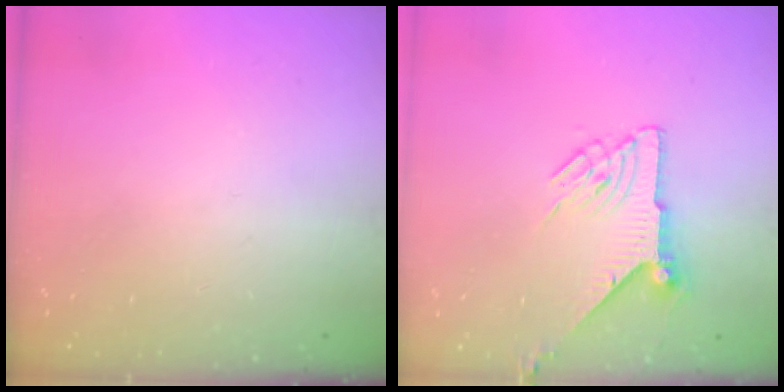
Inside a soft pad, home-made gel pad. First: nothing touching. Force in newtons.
{"total": 7.8, "press": 7.8, "slide": 0.2}